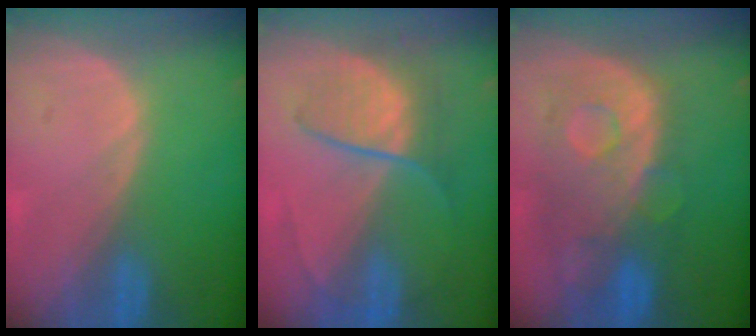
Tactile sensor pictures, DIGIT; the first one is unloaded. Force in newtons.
{"total": 6.4, "press": 6.4, "slide": 0.8}
{"total": 10.8, "press": 9.5, "slide": 5.1}